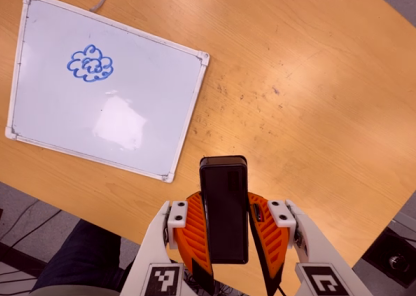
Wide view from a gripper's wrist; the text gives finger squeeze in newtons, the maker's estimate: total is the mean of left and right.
{"total": 9.5, "left": 8.2, "right": 10.8}